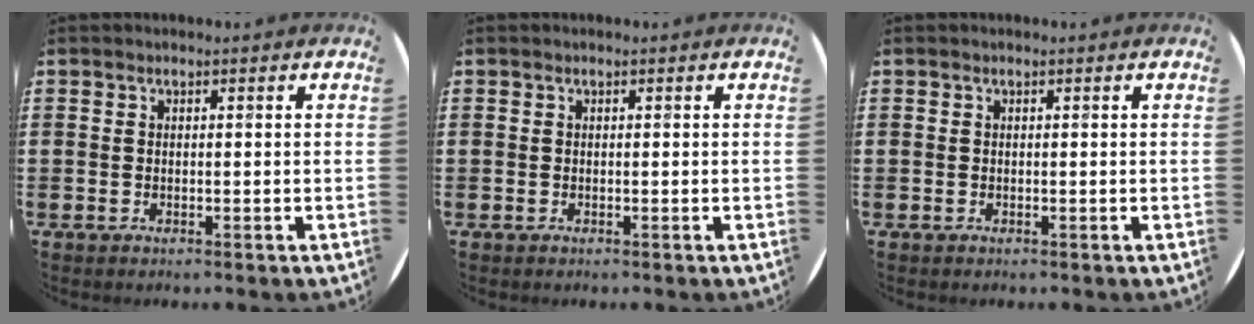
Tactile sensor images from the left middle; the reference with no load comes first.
{"total": 0.0}
{"total": 0.0}